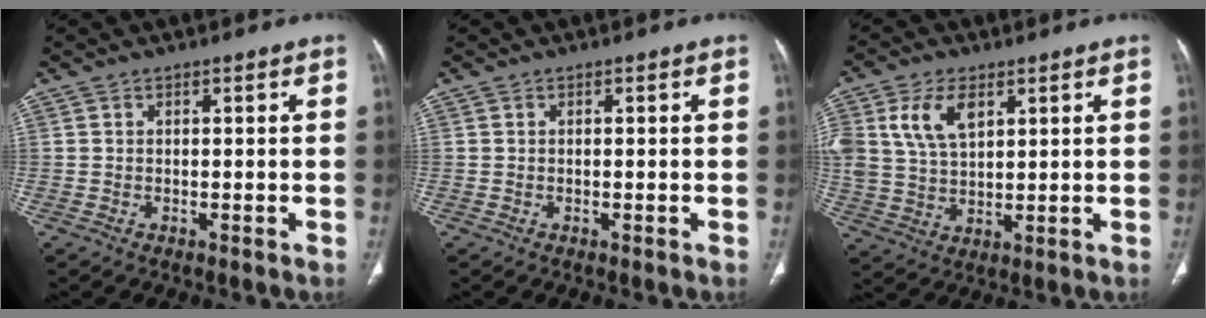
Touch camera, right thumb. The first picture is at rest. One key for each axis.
{"total": 0.0}
{"total": 9.9, "fx": 4.0, "fy": 5.8, "fz": 6.9, "tx": -0.133, "ty": -0.004, "tz": 0.083}